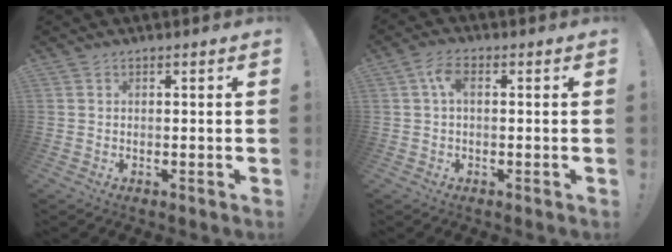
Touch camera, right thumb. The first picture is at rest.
{"total": 4.7, "force": [0.7, 2.2, 4.1], "torque": [-0.086, 0.009, 0.011]}